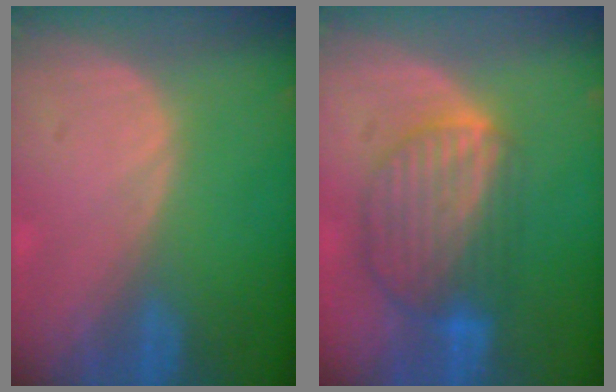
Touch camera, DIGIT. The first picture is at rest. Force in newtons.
{"total": 8.8, "press": 7.7, "slide": 4.3}